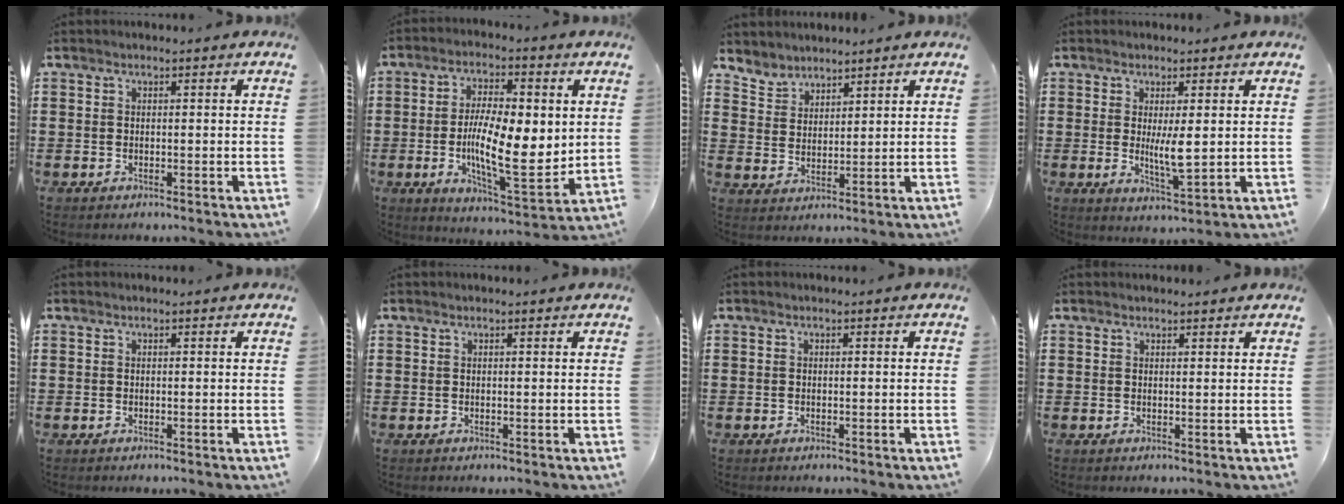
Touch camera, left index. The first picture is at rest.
{"total": 12.0, "force": [-0.2, 4.6, 11.1], "torque": [-0.184, -0.014, -0.006]}
{"total": 4.1, "force": [3.9, 1.3, -0.4], "torque": [-0.010, -0.009, 0.075]}
{"total": 5.1, "force": [0.7, 1.2, 4.9], "torque": [-0.084, -0.014, 0.007]}
{"total": 0.0}
{"total": 0.0}
{"total": 0.0}
{"total": 0.9, "force": [0.9, 0.1, 0.0], "torque": [-0.002, 0.001, 0.017]}